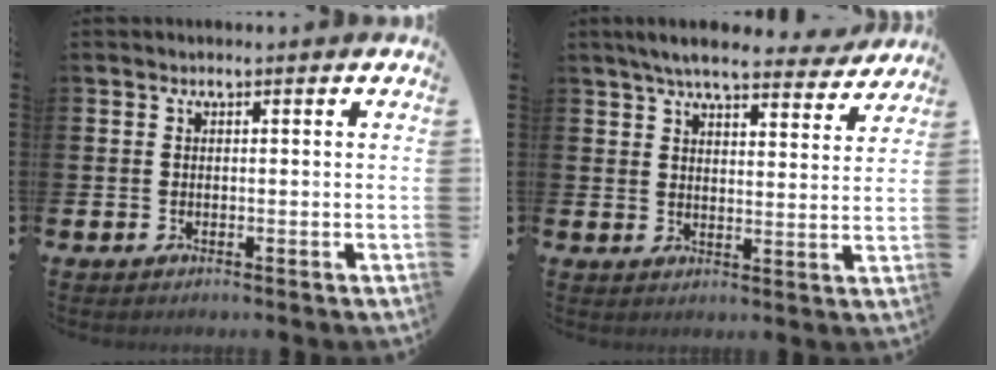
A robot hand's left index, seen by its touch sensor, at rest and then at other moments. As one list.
[{"total": 6.7, "force": [6.2, 1.1, 2.4], "torque": [-0.053, -0.031, 0.107]}]